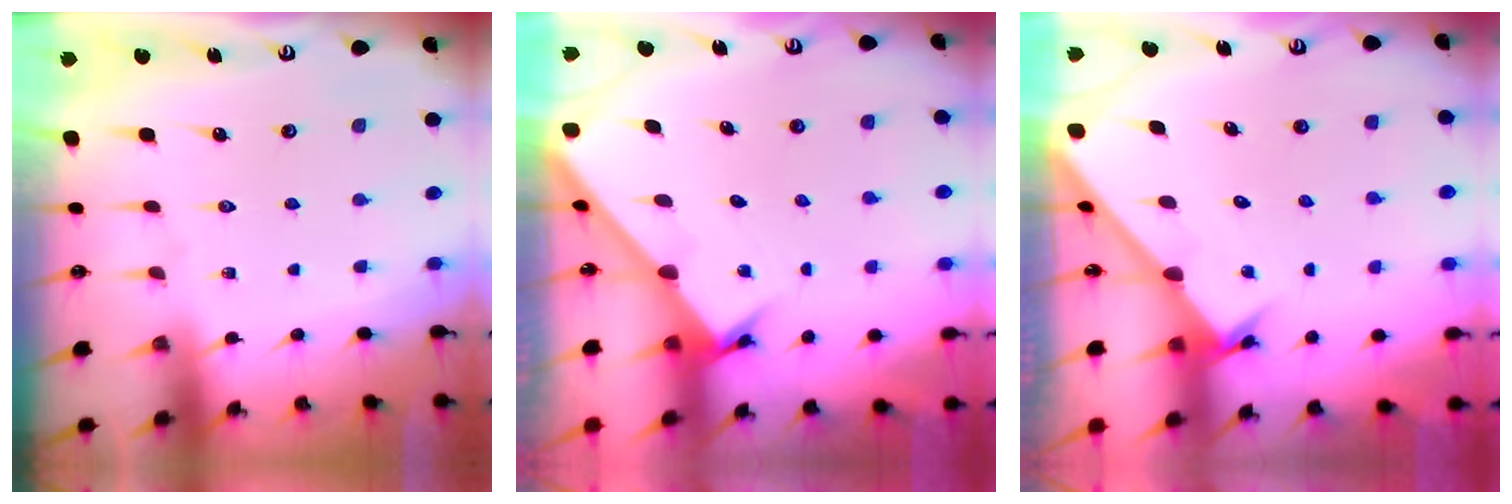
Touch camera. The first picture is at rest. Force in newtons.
{"total": 2.1, "press": 2.1, "slide": 0.2}
{"total": 2.3, "press": 2.3, "slide": 0.0}